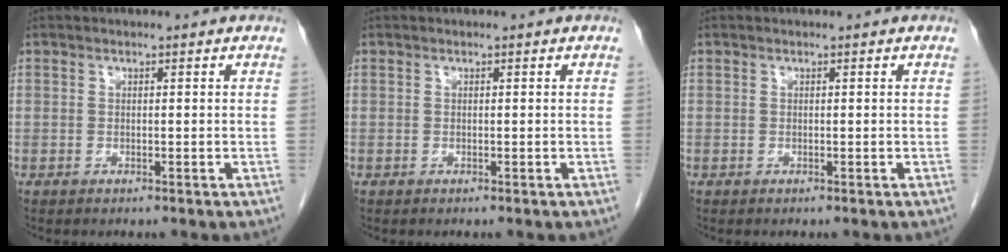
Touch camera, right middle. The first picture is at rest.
{"total": 0.0}
{"total": 0.0}